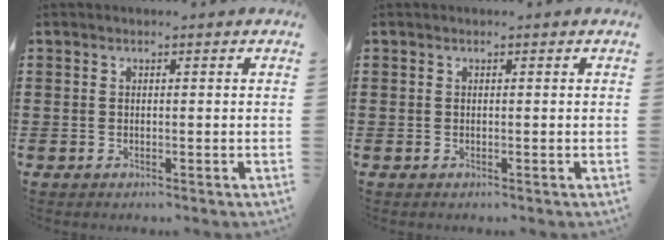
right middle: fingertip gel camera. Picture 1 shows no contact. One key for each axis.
{"total": 0.0}